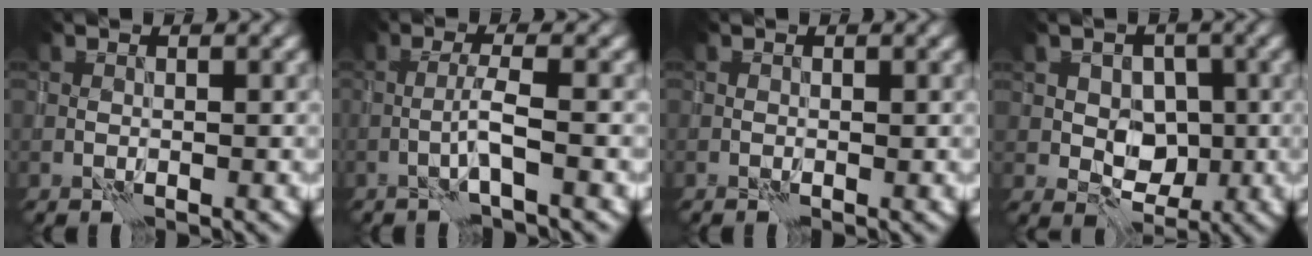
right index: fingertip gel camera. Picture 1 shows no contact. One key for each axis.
{"total": 2.0, "fx": -0.8, "fy": -0.1, "fz": 1.8, "tx": -0.033, "ty": 0.010, "tz": -0.022}
{"total": 0.0}
{"total": 3.6, "fx": 0.1, "fy": 2.9, "fz": 2.1, "tx": -0.020, "ty": -0.003, "tz": 0.003}